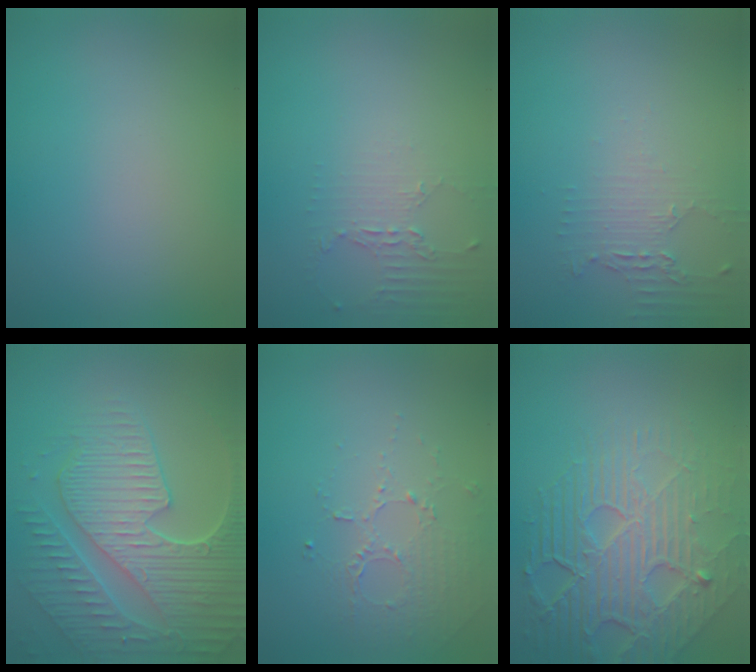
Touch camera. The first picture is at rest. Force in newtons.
{"total": 2.1, "press": 1.5, "slide": 1.5}
{"total": 2.3, "press": 1.7, "slide": 1.5}
{"total": 9.2, "press": 6.6, "slide": 6.4}
{"total": 1.7, "press": 1.2, "slide": 1.2}
{"total": 8.5, "press": 5.8, "slide": 6.3}